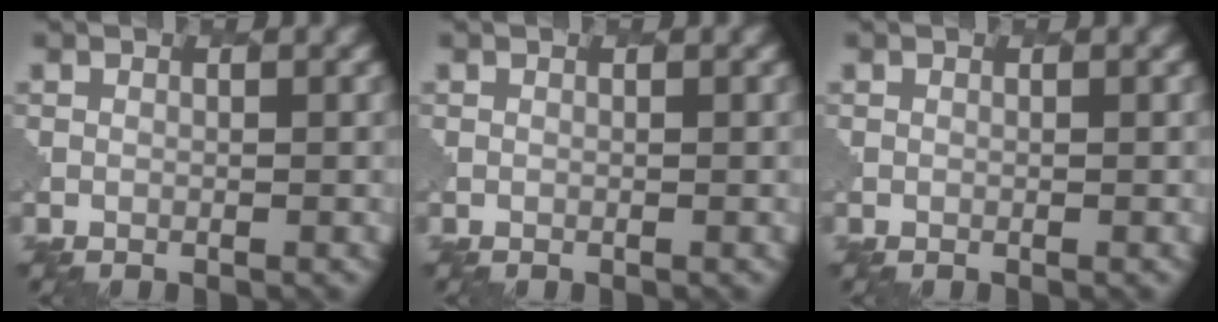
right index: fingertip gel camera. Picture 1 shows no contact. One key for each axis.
{"total": 0.0}
{"total": 0.0}